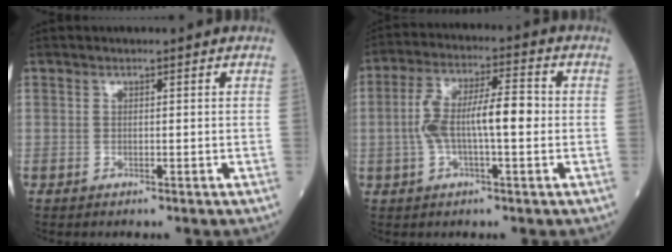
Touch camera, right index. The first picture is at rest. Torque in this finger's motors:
{"motor_torque": [1.65, -0.23, 0.82, 0.21]}